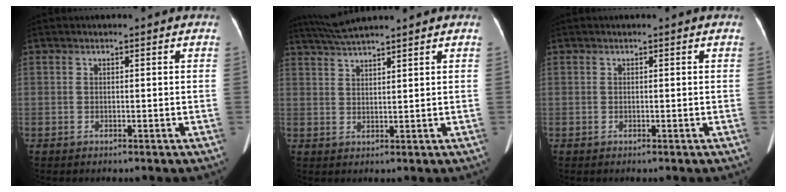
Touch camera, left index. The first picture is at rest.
{"total": 7.0, "force": [6.3, -0.8, 3.0], "torque": [-0.057, 0.020, 0.108]}
{"total": 0.0}